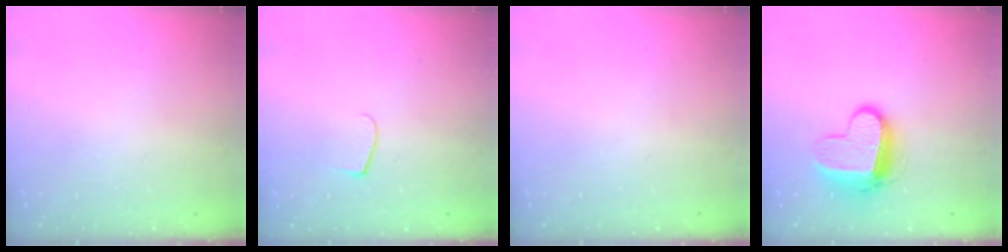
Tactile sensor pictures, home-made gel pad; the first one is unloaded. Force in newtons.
{"total": 5.3, "press": 5.2, "slide": 0.6}
{"total": 0.0}
{"total": 11.7, "press": 11.6, "slide": 1.3}